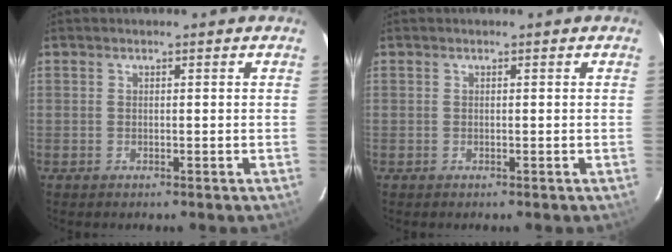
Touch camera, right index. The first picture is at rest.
{"total": 0.0}